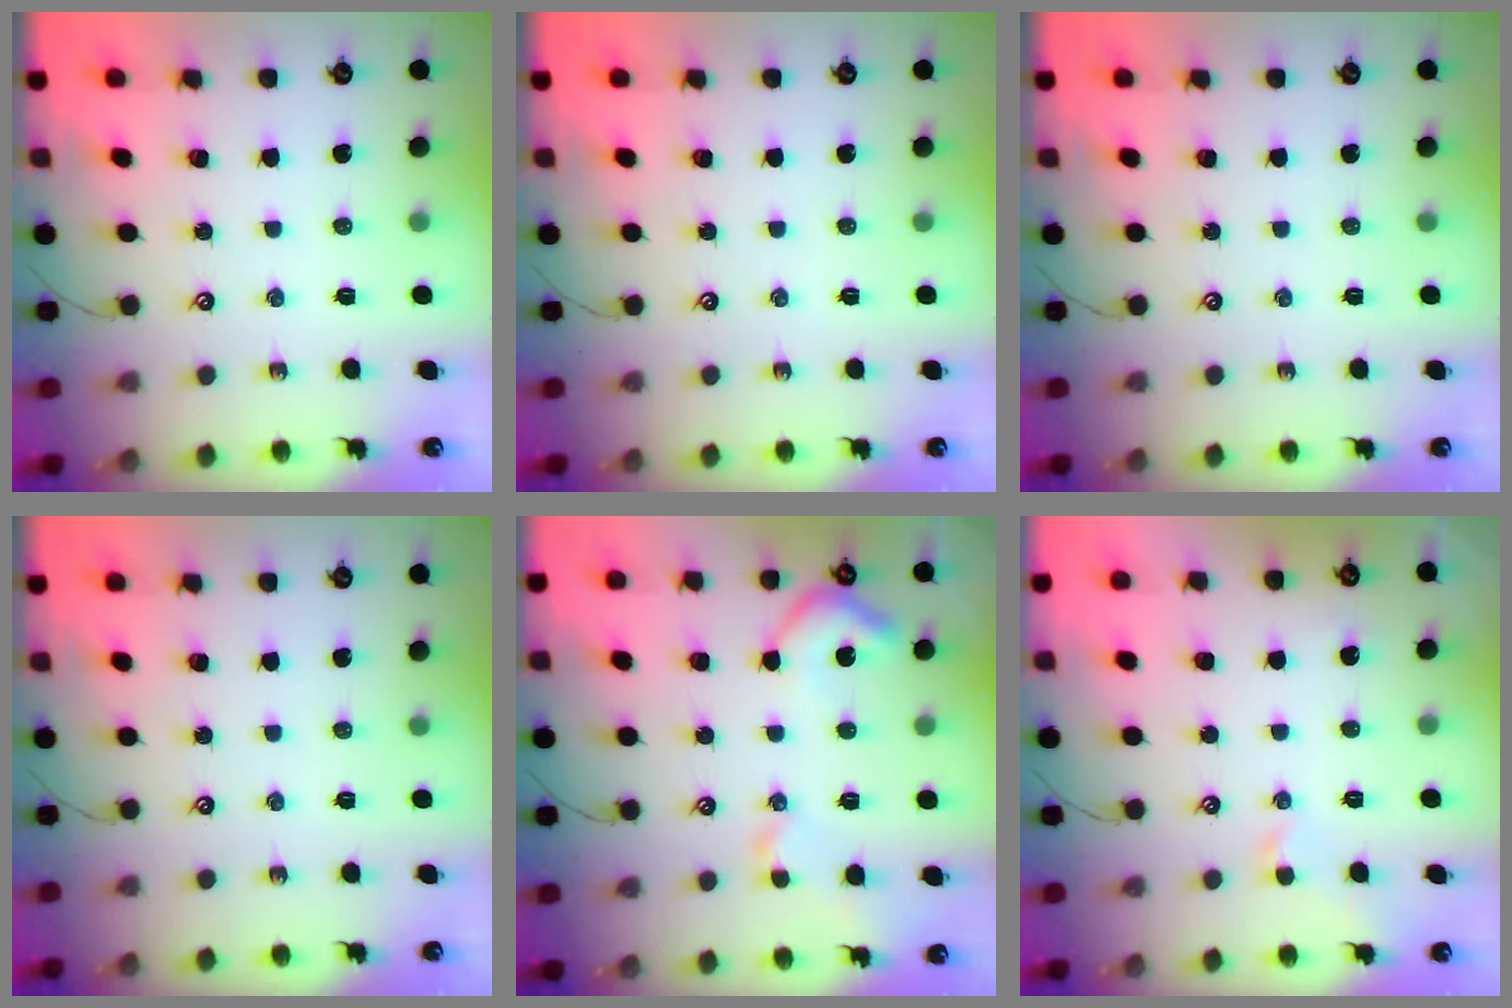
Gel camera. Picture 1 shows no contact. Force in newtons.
{"total": 0.0}
{"total": 0.0}
{"total": 0.0}
{"total": 6.9, "press": 6.9, "slide": 1.0}
{"total": 0.0}